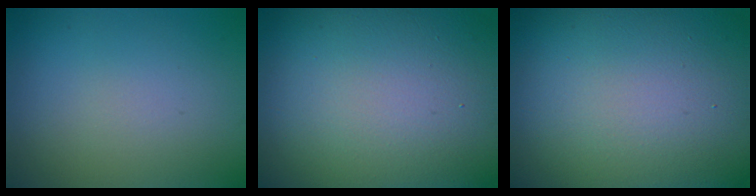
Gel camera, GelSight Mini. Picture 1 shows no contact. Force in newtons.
{"total": 22.6, "press": 22.6, "slide": 1.6}
{"total": 23.9, "press": 23.9, "slide": 1.2}